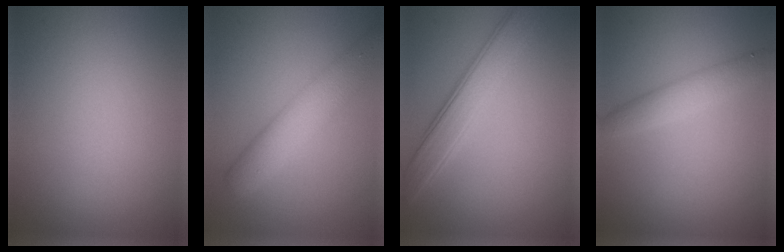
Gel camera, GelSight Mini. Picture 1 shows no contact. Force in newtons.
{"total": 5.2, "press": 5.2, "slide": 0.2}
{"total": 4.5, "press": 4.5, "slide": 0.1}
{"total": 2.8, "press": 2.8, "slide": 0.2}